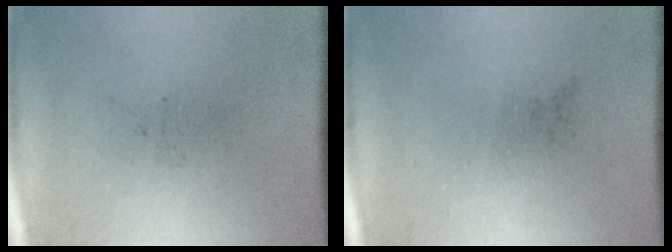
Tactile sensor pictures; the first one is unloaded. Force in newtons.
{"total": 0.0}